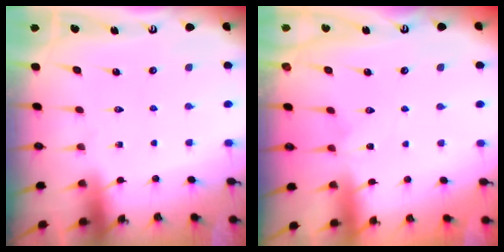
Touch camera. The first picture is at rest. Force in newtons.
{"total": 1.0, "press": 1.0, "slide": 0.3}